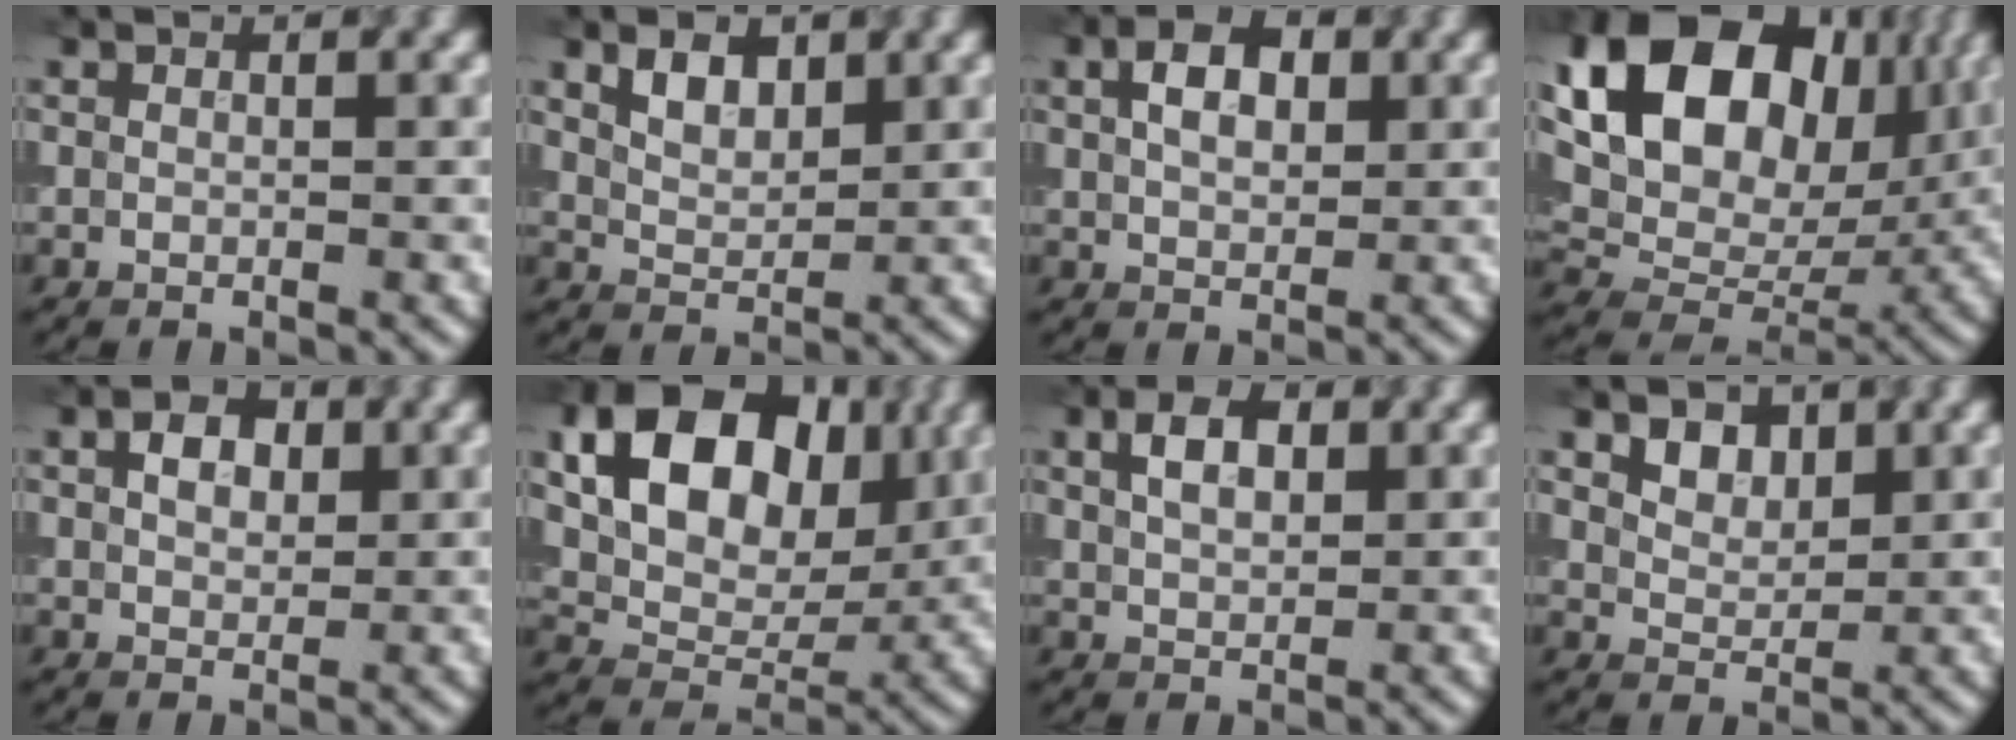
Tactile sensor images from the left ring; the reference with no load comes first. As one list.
[{"total": 2.7, "force": [1.5, 1.6, 1.6], "torque": [-0.033, 0.000, 0.032]}, {"total": 3.9, "force": [1.2, 2.4, 2.8], "torque": [-0.051, 0.008, 0.018]}, {"total": 19.5, "force": [6.9, 13.4, 12.4], "torque": [-0.230, 0.047, 0.122]}, {"total": 2.8, "force": [0.9, 1.9, 1.9], "torque": [-0.036, 0.004, 0.015]}, {"total": 11.7, "force": [3.6, 7.9, 7.8], "torque": [-0.132, -0.003, 0.058]}, {"total": 3.5, "force": [1.3, 2.0, 2.6], "torque": [-0.050, 0.007, 0.024]}, {"total": 2.5, "force": [1.5, 1.6, 1.2], "torque": [-0.024, -0.009, 0.030]}]